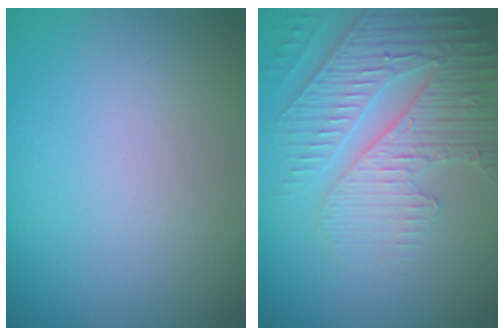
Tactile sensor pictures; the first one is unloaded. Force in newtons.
{"total": 4.8, "press": 4.4, "slide": 1.9}